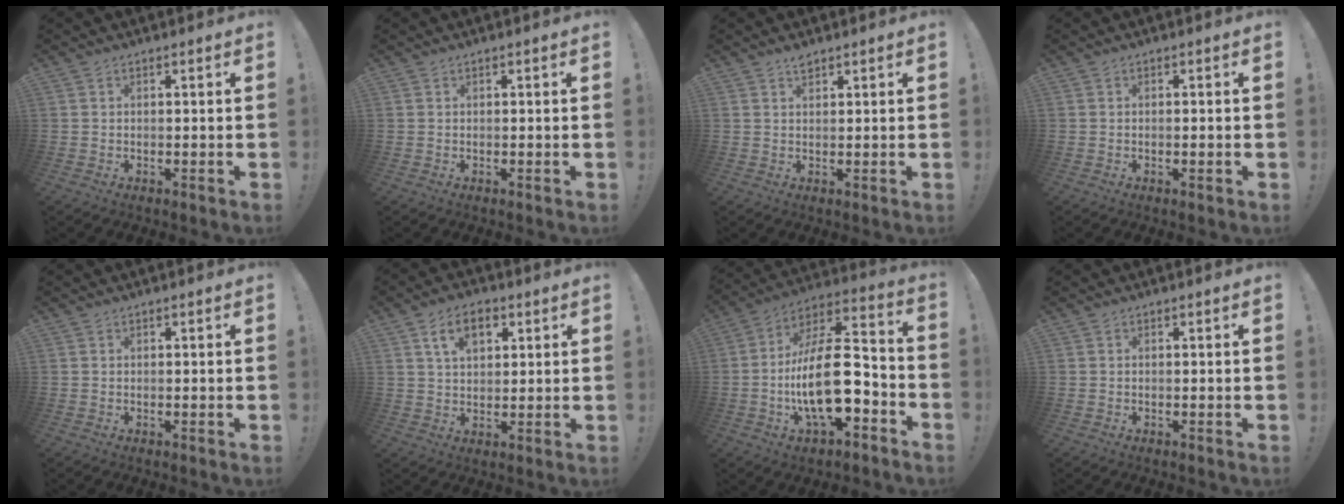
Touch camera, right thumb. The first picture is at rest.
{"total": 0.0}
{"total": 1.9, "force": [1.5, 0.6, 0.9], "torque": [-0.006, -0.008, 0.025]}
{"total": 0.9, "force": [-0.4, 0.1, 0.8], "torque": [-0.005, -0.003, -0.008]}
{"total": 0.0}
{"total": 9.2, "force": [4.0, 5.5, 6.2], "torque": [-0.099, 0.006, 0.072]}
{"total": 20.6, "force": [-4.3, 9.2, 17.9], "torque": [-0.325, 0.017, -0.072]}
{"total": 0.0}